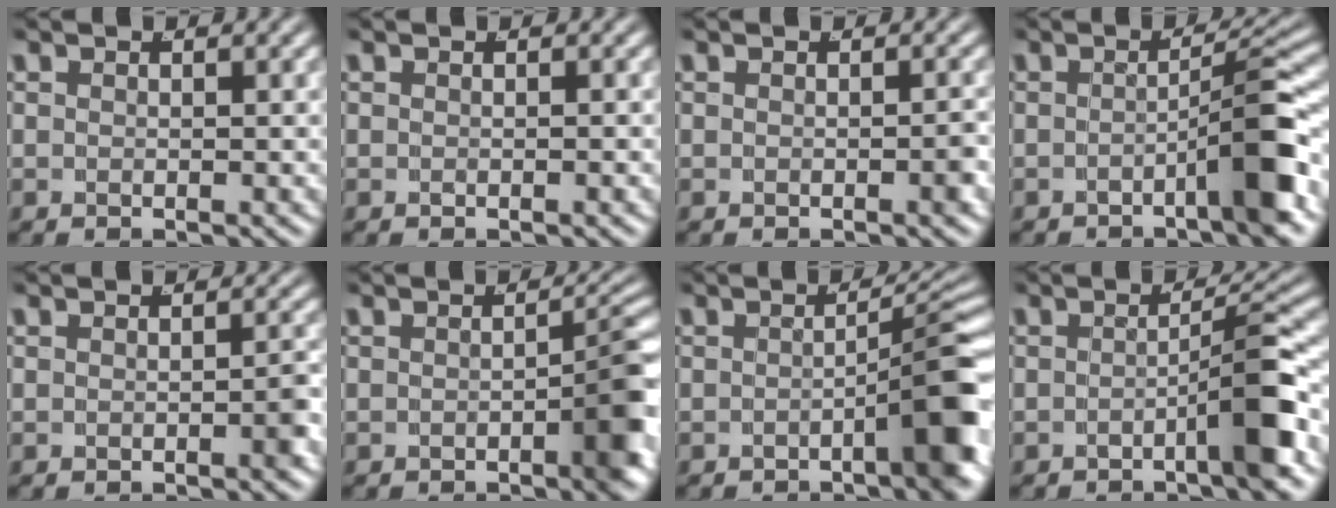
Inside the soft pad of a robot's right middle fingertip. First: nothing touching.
{"total": 0.0}
{"total": 0.7, "force": [-0.4, 0.0, 0.6], "torque": [-0.008, 0.004, -0.009]}
{"total": 4.9, "force": [-2.1, 0.3, 4.4], "torque": [-0.055, 0.015, -0.038]}
{"total": 1.0, "force": [-0.6, 0.1, 0.8], "torque": [-0.012, 0.003, -0.012]}
{"total": 3.8, "force": [-1.3, 0.9, 3.5], "torque": [-0.037, 0.003, -0.023]}
{"total": 5.4, "force": [-2.0, 0.9, 5.0], "torque": [-0.059, 0.010, -0.035]}
{"total": 4.4, "force": [-1.9, 0.2, 3.9], "torque": [-0.047, 0.014, -0.035]}